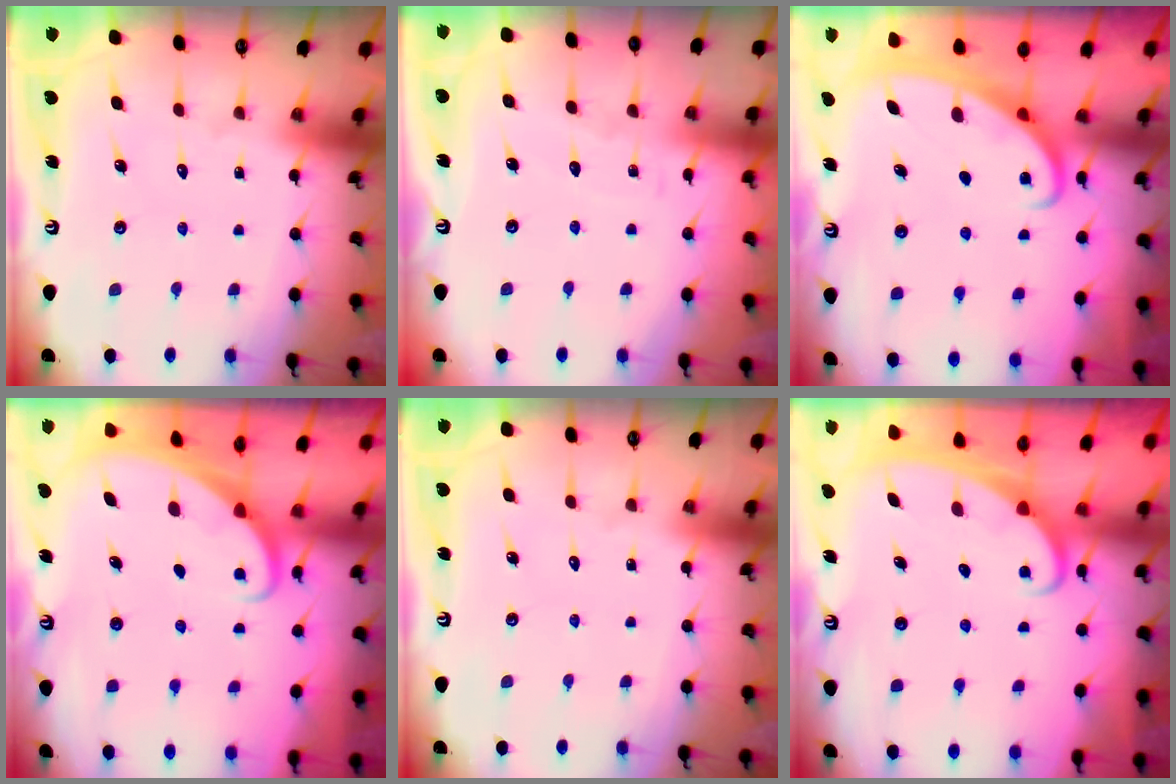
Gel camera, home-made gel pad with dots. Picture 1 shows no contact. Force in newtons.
{"total": 3.3, "press": 3.3, "slide": 0.3}
{"total": 2.5, "press": 2.5, "slide": 0.4}
{"total": 1.8, "press": 1.8, "slide": 0.0}
{"total": 0.0}
{"total": 2.6, "press": 2.6, "slide": 0.3}